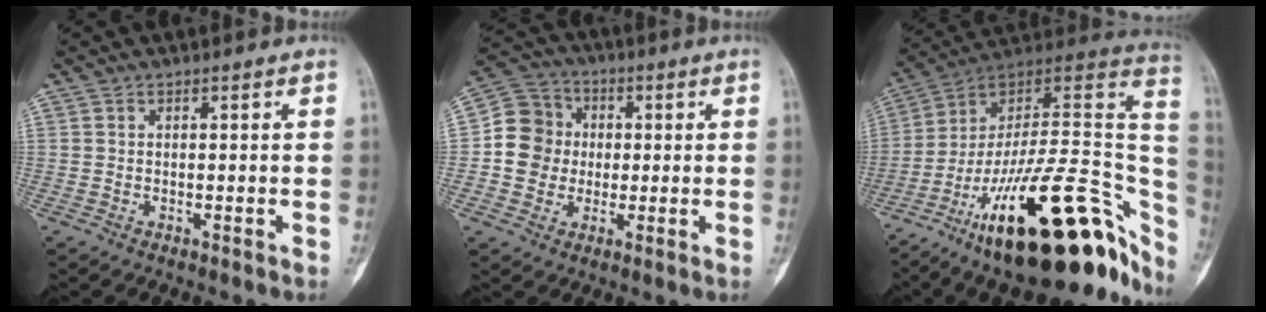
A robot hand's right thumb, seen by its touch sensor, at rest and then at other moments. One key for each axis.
{"total": 10.0, "fx": -0.2, "fy": 9.4, "fz": 3.6, "tx": -0.033, "ty": 0.024, "tz": -0.013}
{"total": 36.4, "fx": -16.5, "fy": 13.1, "fz": 29.7, "tx": -0.347, "ty": 0.077, "tz": -0.258}